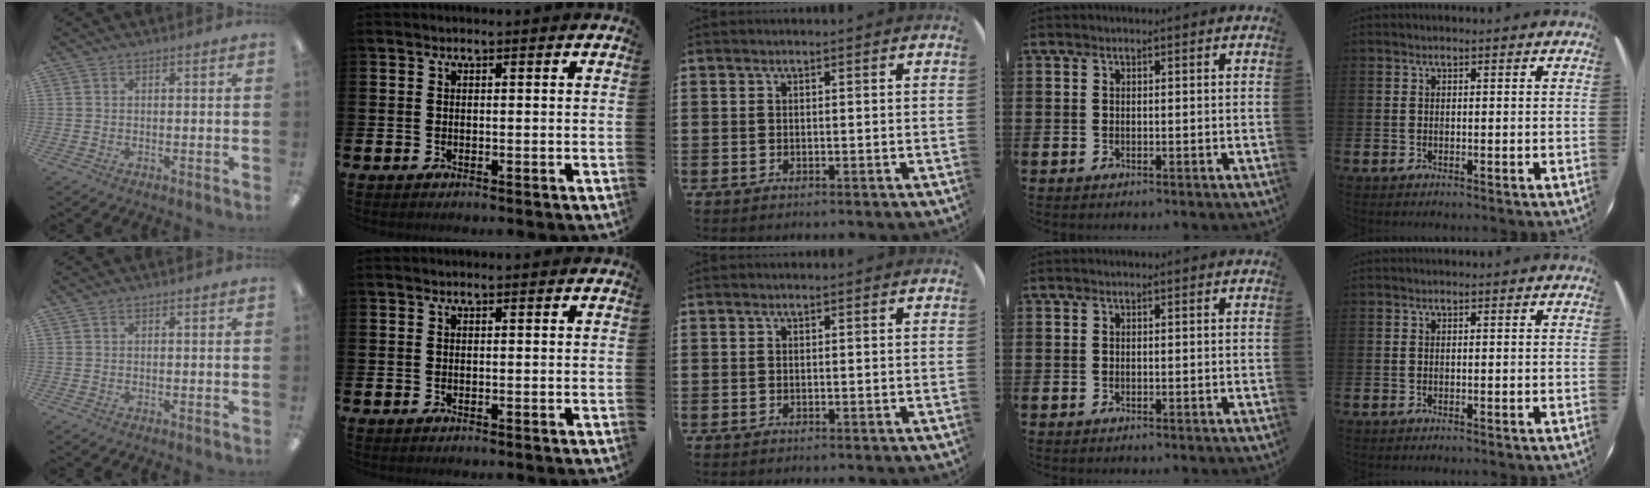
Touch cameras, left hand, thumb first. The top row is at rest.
{}